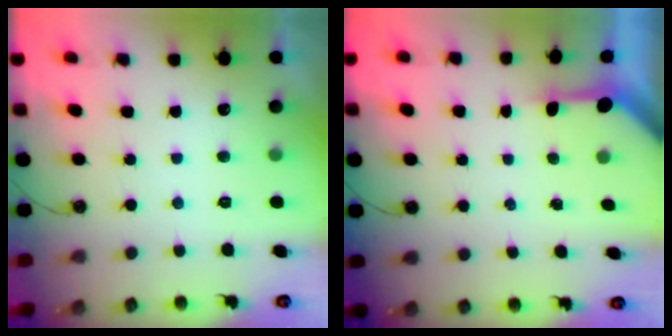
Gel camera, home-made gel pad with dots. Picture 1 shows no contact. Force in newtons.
{"total": 3.0, "press": 3.0, "slide": 0.2}